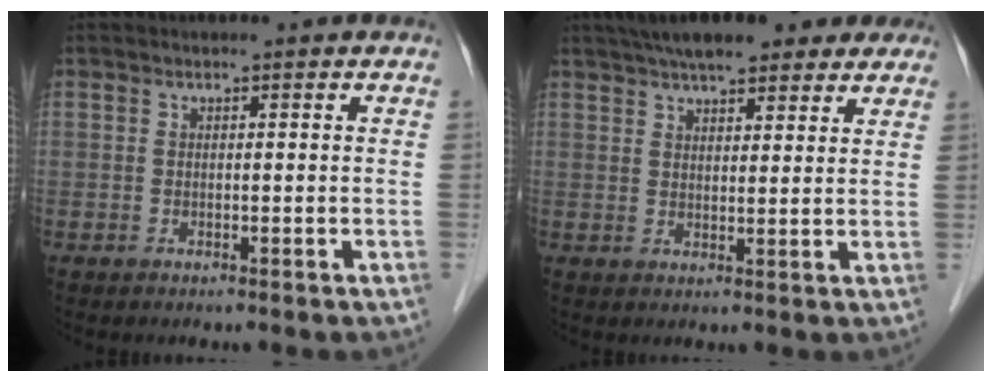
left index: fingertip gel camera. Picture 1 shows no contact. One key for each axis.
{"total": 13.9, "fx": 11.1, "fy": 4.1, "fz": 7.3, "tx": -0.109, "ty": 0.042, "tz": 0.151}